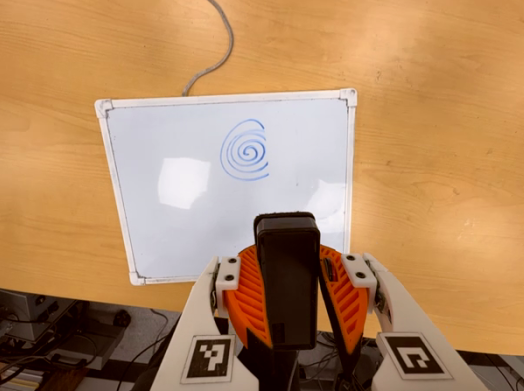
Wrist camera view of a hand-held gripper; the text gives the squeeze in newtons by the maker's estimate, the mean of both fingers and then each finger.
{"total": 12.1, "left": 10.7, "right": 13.5}